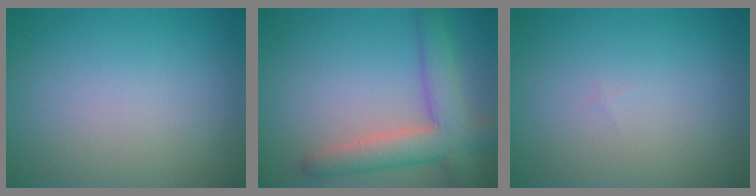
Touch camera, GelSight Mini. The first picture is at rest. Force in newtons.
{"total": 5.6, "press": 5.6, "slide": 0.4}
{"total": 0.0}